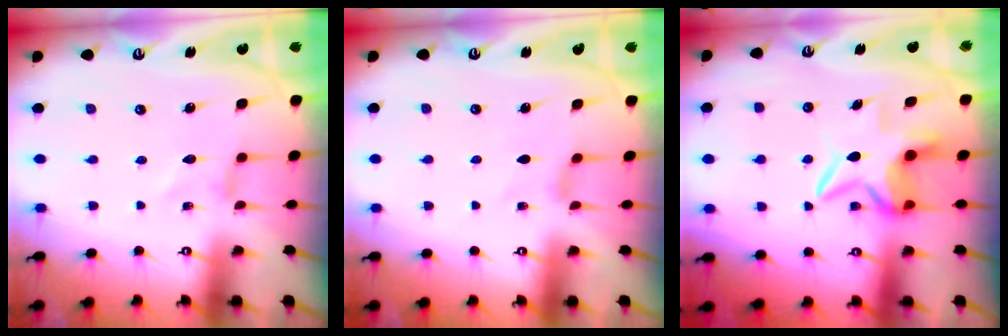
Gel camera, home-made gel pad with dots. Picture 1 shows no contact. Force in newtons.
{"total": 0.7, "press": 0.7, "slide": 0.2}
{"total": 8.3, "press": 8.1, "slide": 1.4}